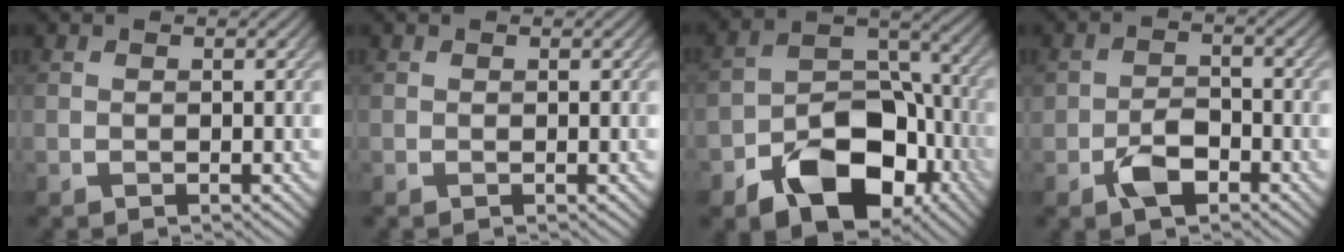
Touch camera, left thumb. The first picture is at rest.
{"total": 0.0}
{"total": 13.6, "force": [-7.0, 8.7, 7.9], "torque": [-0.126, -0.016, -0.128]}
{"total": 4.4, "force": [-2.5, 2.5, 2.7], "torque": [-0.049, 0.000, -0.049]}